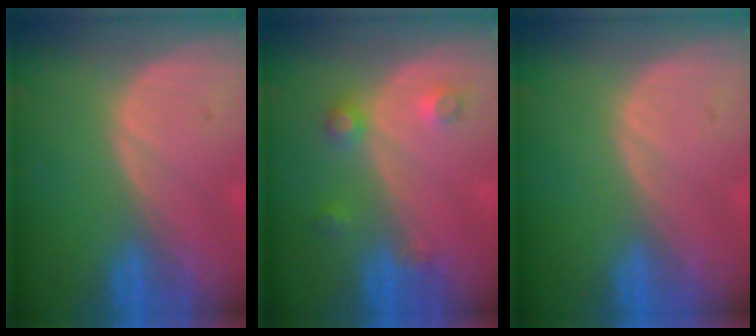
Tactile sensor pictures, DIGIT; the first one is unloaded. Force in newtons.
{"total": 3.5, "press": 3.1, "slide": 1.5}
{"total": 0.0}